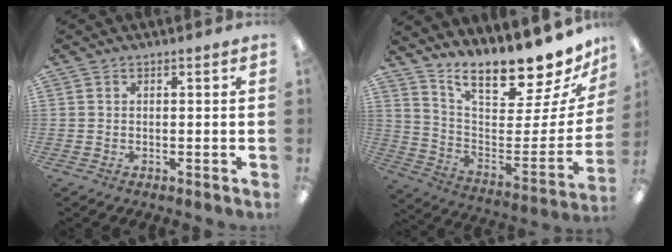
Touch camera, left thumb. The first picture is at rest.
{"total": 15.5, "force": [13.9, 3.1, 6.2], "torque": [-0.081, -0.133, 0.229]}